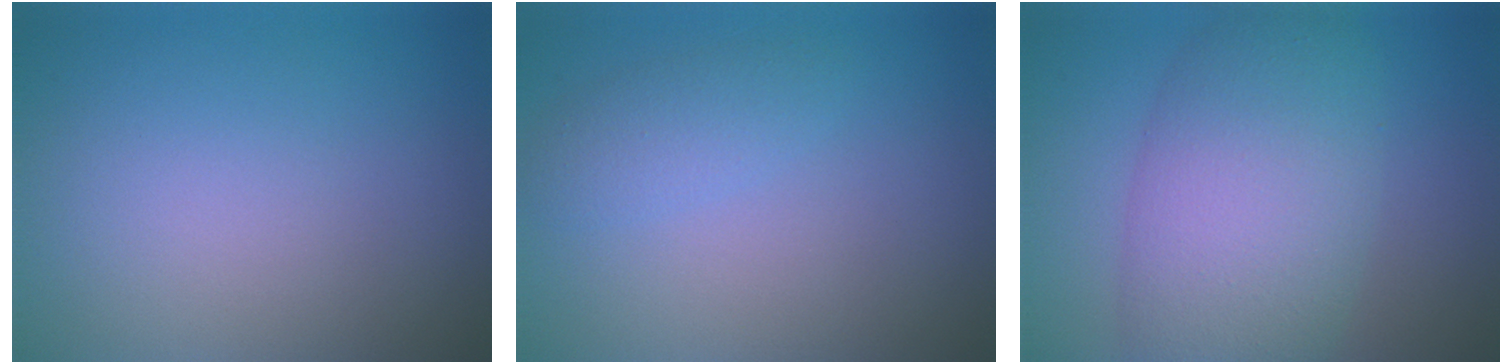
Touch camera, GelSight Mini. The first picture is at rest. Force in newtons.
{"total": 1.7, "press": 1.7, "slide": 0.1}
{"total": 8.6, "press": 8.6, "slide": 0.3}